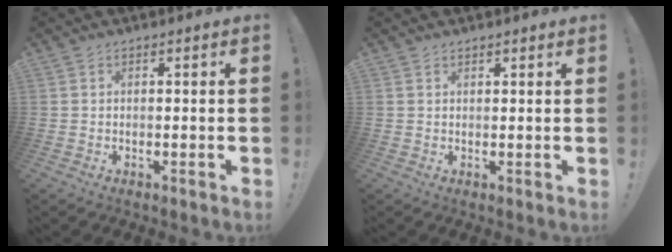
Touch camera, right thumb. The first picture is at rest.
{"total": 1.2, "force": [1.1, 0.4, 0.3], "torque": [-0.006, -0.002, 0.020]}